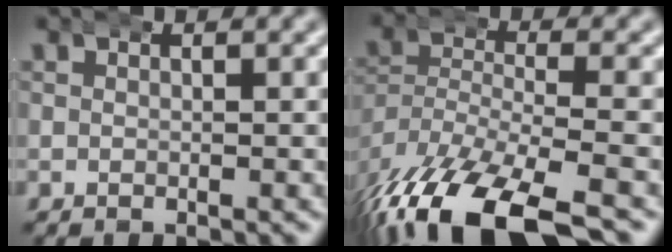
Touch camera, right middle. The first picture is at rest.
{"total": 10.2, "force": [-7.2, 4.2, 5.8], "torque": [-0.142, -0.050, -0.095]}